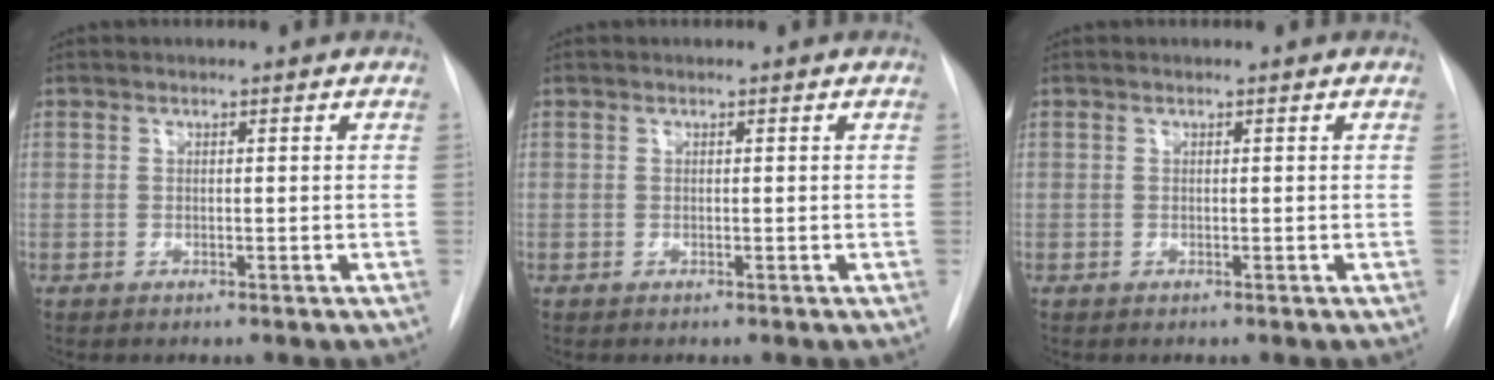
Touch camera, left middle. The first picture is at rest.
{"total": 0.0}
{"total": 0.0}